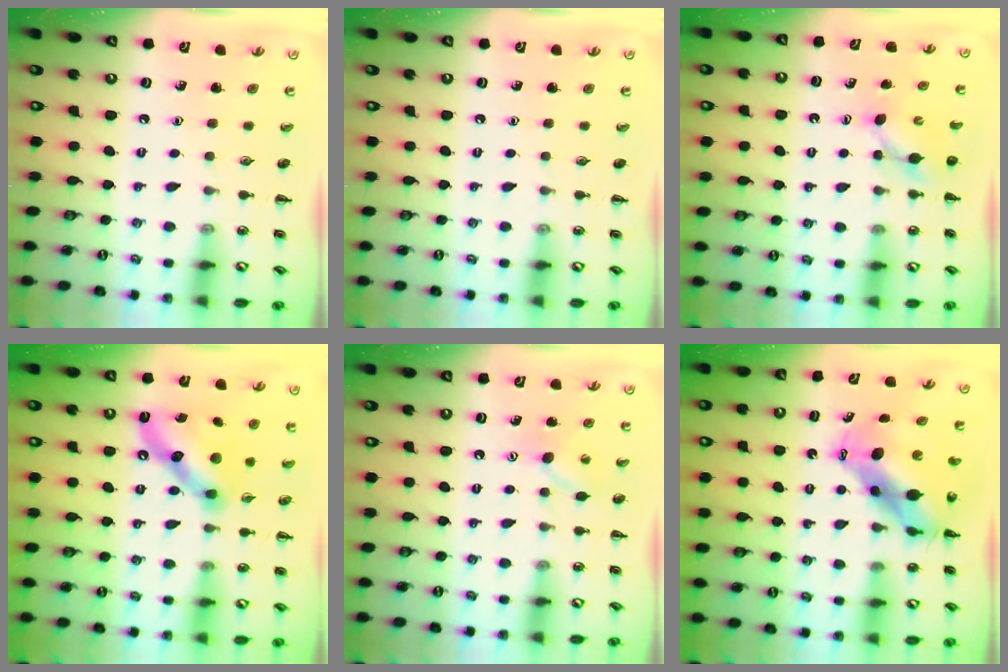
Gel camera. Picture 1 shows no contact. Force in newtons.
{"total": 0.0}
{"total": 4.1, "press": 3.9, "slide": 1.2}
{"total": 13.1, "press": 13.0, "slide": 1.4}
{"total": 6.8, "press": 6.6, "slide": 1.5}
{"total": 10.1, "press": 9.8, "slide": 2.6}